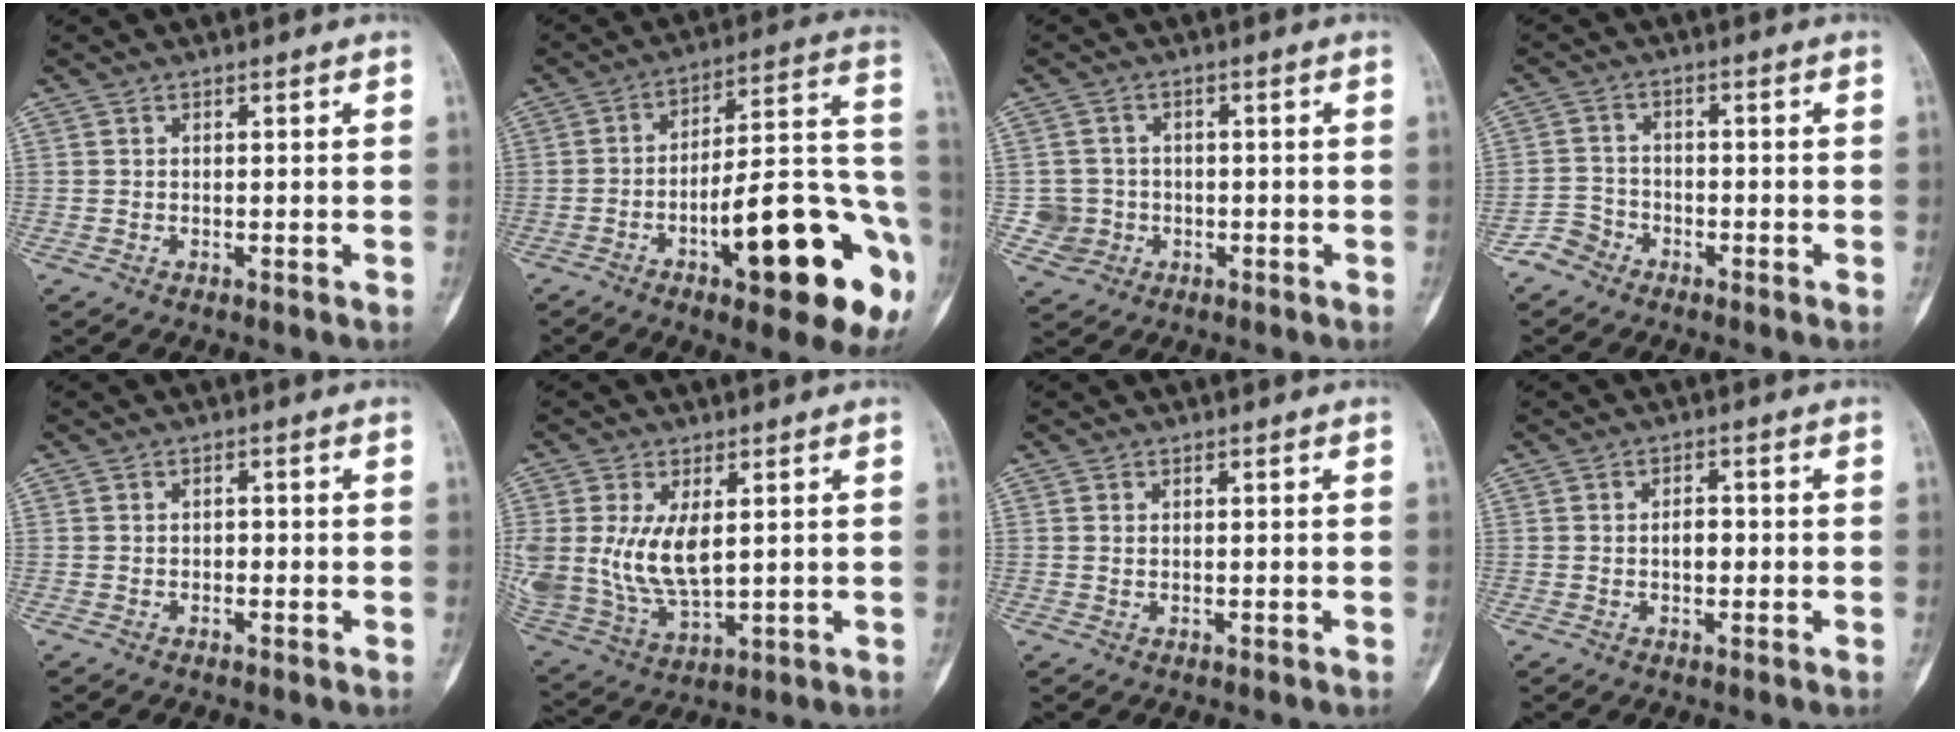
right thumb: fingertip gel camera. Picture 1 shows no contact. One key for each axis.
{"total": 25.5, "fx": -9.8, "fy": 7.6, "fz": 22.2, "tx": -0.256, "ty": 0.055, "tz": -0.133}
{"total": 6.3, "fx": -0.8, "fy": 6.2, "fz": 0.7, "tx": 0.014, "ty": 0.011, "tz": -0.010}
{"total": 3.7, "fx": -2.7, "fy": 2.5, "fz": 0.1, "tx": 0.010, "ty": 0.015, "tz": -0.061}
{"total": 0.9, "fx": -0.4, "fy": 0.7, "fz": 0.5, "tx": 0.000, "ty": 0.004, "tz": -0.010}
{"total": 13.8, "fx": 2.2, "fy": 7.6, "fz": 11.3, "tx": -0.233, "ty": -0.019, "tz": 0.062}
{"total": 0.5, "fx": 0.2, "fy": 0.4, "fz": 0.3, "tx": -0.005, "ty": 0.002, "tz": 0.005}
{"total": 2.6, "fx": -0.3, "fy": 1.7, "fz": 2.0, "tx": -0.023, "ty": 0.006, "tz": -0.007}